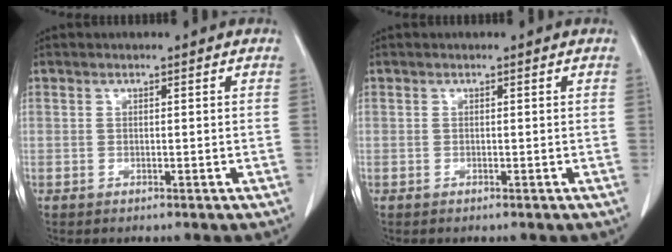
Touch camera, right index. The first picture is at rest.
{"total": 0.0}